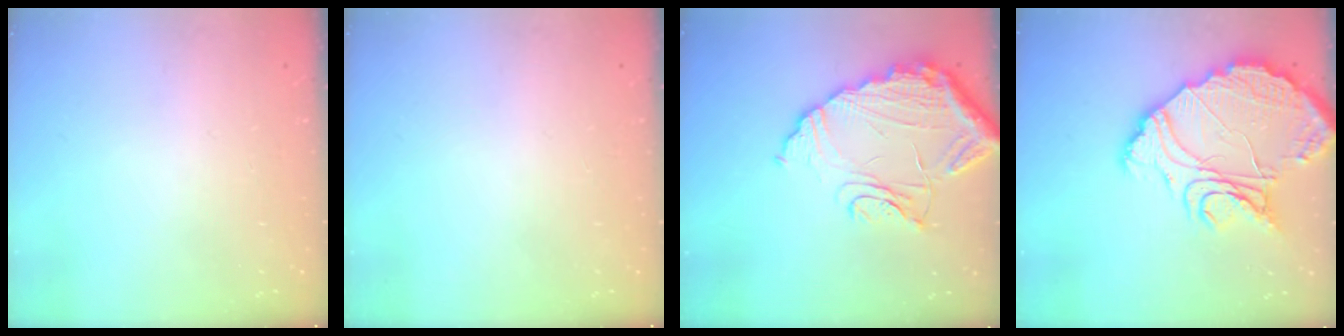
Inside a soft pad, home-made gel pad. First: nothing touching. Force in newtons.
{"total": 0.0}
{"total": 17.7, "press": 17.6, "slide": 1.3}
{"total": 18.1, "press": 18.0, "slide": 1.8}